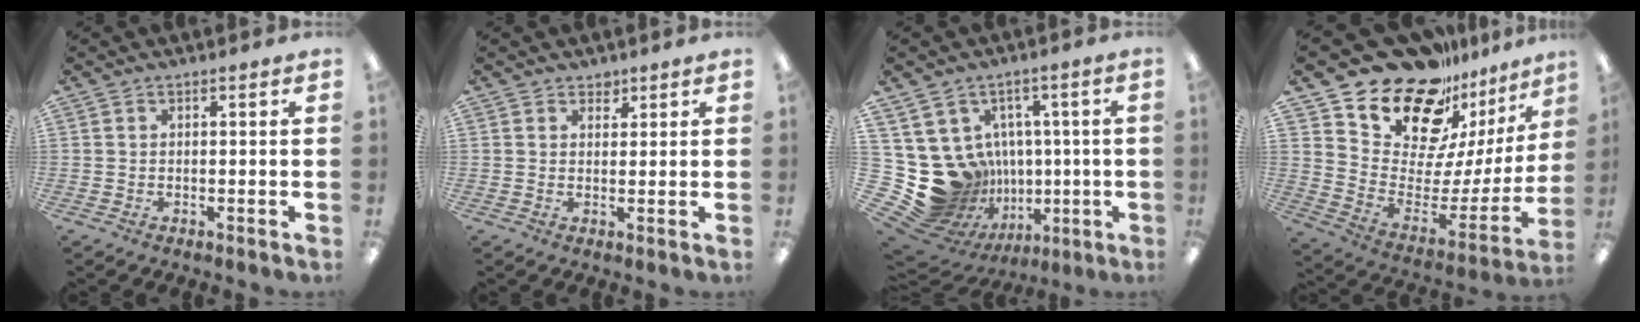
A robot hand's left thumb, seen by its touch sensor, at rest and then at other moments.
{"total": 2.0, "force": [1.6, 1.1, 0.2], "torque": [0.003, -0.005, 0.030]}
{"total": 18.0, "force": [-1.6, 16.8, 6.4], "torque": [-0.147, -0.019, 0.026]}
{"total": 22.0, "force": [17.4, 10.4, 8.5], "torque": [-0.141, -0.135, 0.316]}